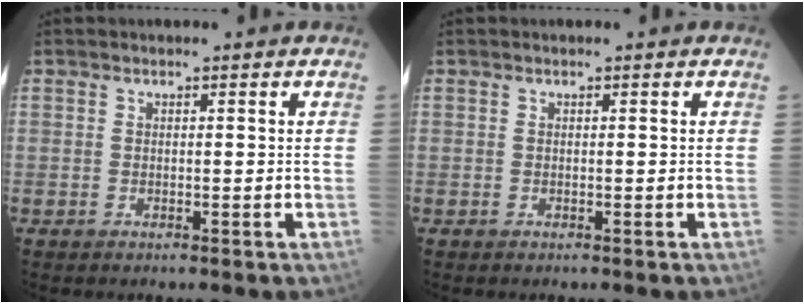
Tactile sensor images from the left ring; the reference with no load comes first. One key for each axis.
{"total": 0.0}